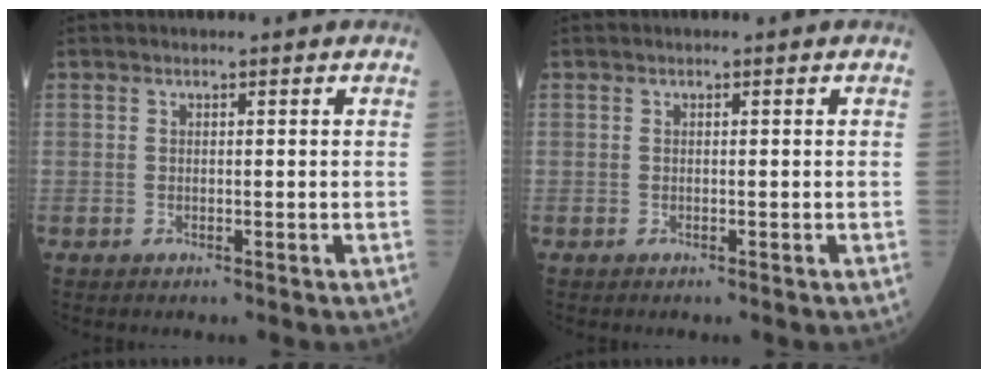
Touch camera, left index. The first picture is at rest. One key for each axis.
{"total": 0.0}